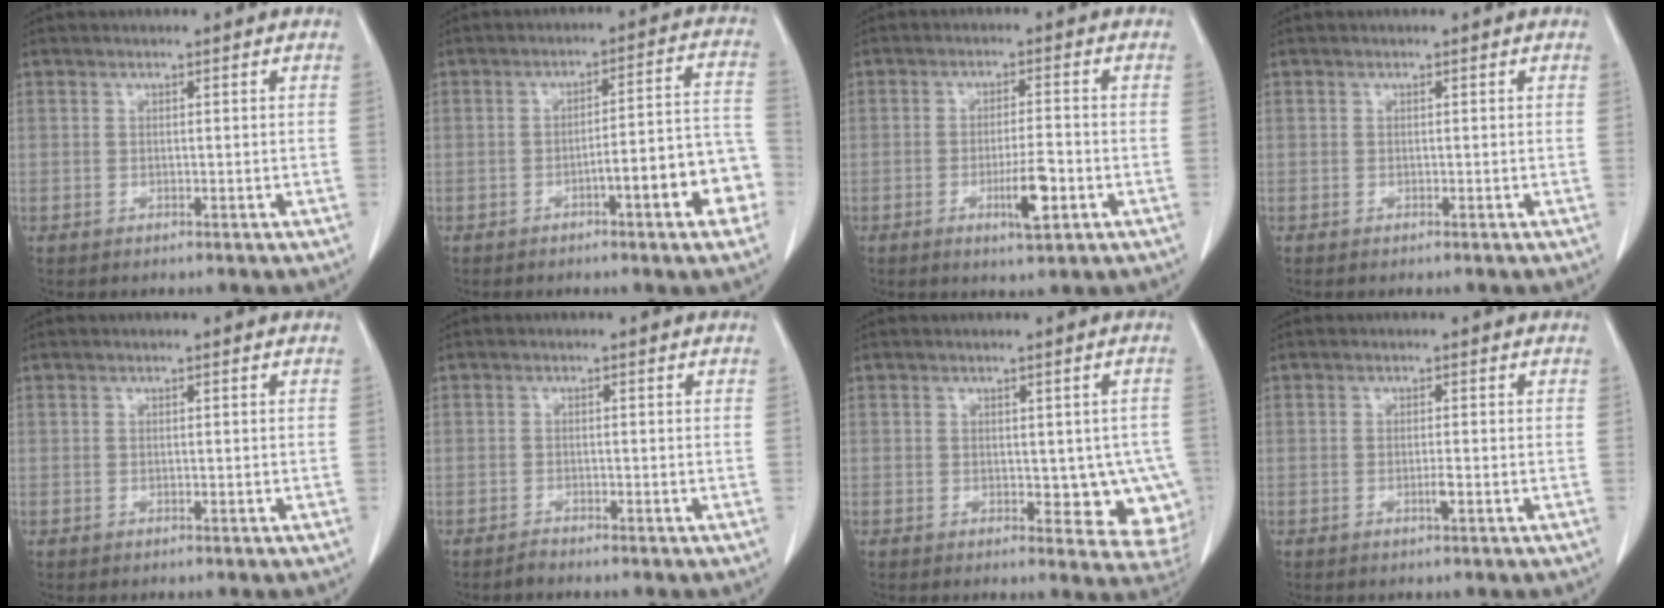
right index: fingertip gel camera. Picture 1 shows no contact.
{"total": 10.4, "force": [-4.3, 1.4, 9.3], "torque": [-0.106, 0.033, -0.054]}
{"total": 5.6, "force": [-2.1, 0.7, 5.1], "torque": [-0.089, -0.005, -0.033]}
{"total": 0.0}
{"total": 0.0}
{"total": 0.8, "force": [-0.8, -0.1, 0.0], "torque": [0.001, -0.002, -0.014]}
{"total": 7.9, "force": [-0.8, 4.3, 6.6], "torque": [-0.046, 0.001, -0.002]}
{"total": 1.2, "force": [-0.5, -0.1, 1.1], "torque": [-0.023, -0.002, -0.008]}